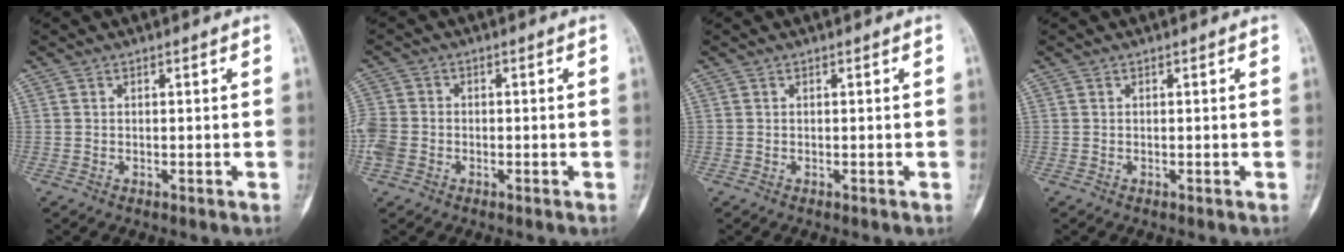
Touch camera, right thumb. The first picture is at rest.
{"total": 5.7, "force": [-1.9, 4.5, 2.9], "torque": [-0.072, 0.008, -0.037]}
{"total": 0.0}
{"total": 0.0}